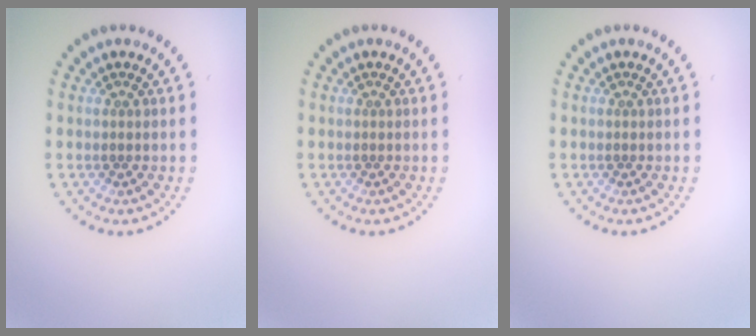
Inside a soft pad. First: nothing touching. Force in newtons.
{"total": 0.0}
{"total": 0.0}